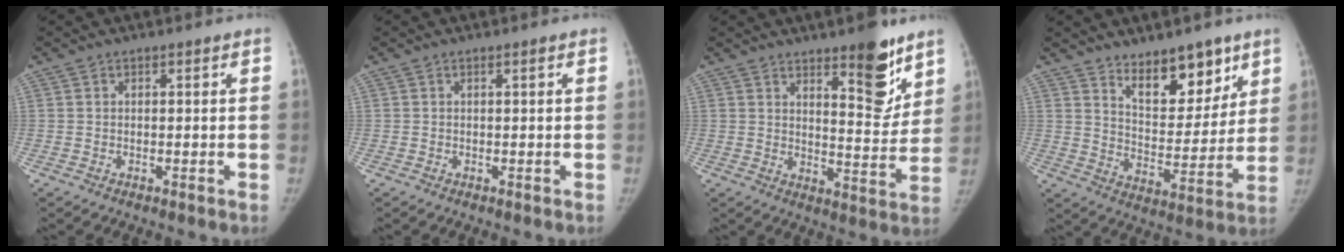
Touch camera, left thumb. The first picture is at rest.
{"total": 0.0}
{"total": 12.1, "force": [7.7, 4.1, 8.4], "torque": [-0.079, -0.056, 0.113]}
{"total": 13.0, "force": [8.8, 6.2, 7.2], "torque": [-0.062, -0.067, 0.149]}